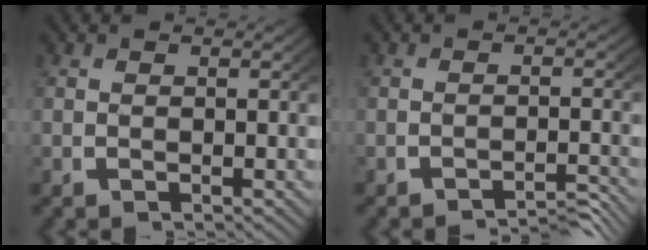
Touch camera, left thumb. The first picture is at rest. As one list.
[{"total": 3.2, "force": [-2.8, 0.5, 1.4], "torque": [-0.016, -0.004, -0.044]}]